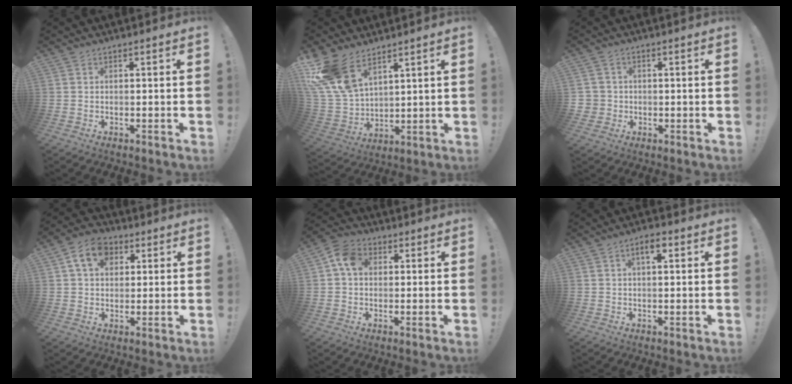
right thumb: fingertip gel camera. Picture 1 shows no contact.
{"total": 15.3, "force": [10.0, 8.2, 8.1], "torque": [-0.171, -0.061, 0.193]}
{"total": 3.5, "force": [0.0, 3.4, 0.9], "torque": [-0.010, 0.005, 0.002]}
{"total": 10.6, "force": [4.0, 7.8, 5.9], "torque": [-0.090, 0.001, 0.077]}
{"total": 8.2, "force": [2.0, 6.1, 5.0], "torque": [-0.075, 0.010, 0.042]}
{"total": 4.1, "force": [1.5, 1.5, 3.5], "torque": [-0.049, -0.001, 0.021]}